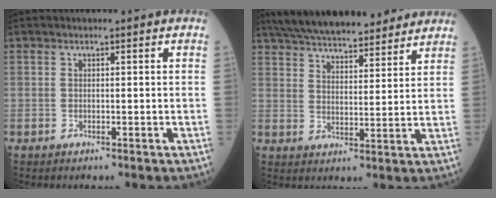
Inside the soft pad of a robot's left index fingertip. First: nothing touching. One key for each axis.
{"total": 18.7, "fx": 16.4, "fy": 4.2, "fz": 8.1, "tx": -0.133, "ty": 0.035, "tz": 0.243}